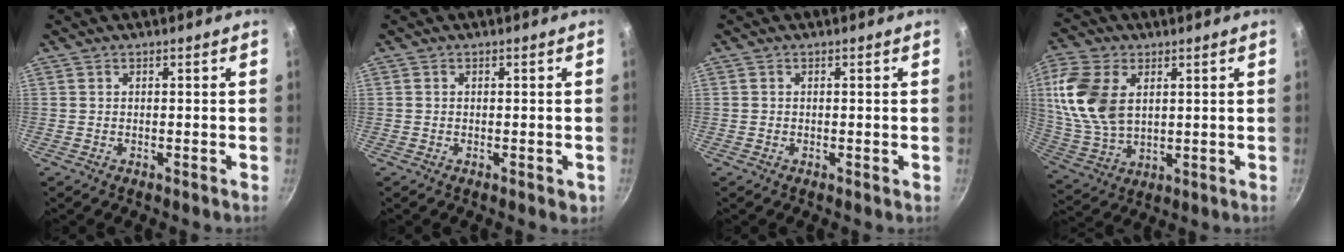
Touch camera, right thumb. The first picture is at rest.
{"total": 1.7, "force": [-0.5, 1.0, 1.3], "torque": [-0.014, 0.000, -0.006]}
{"total": 0.0}
{"total": 14.3, "force": [3.6, 9.1, 10.5], "torque": [-0.204, -0.010, 0.078]}